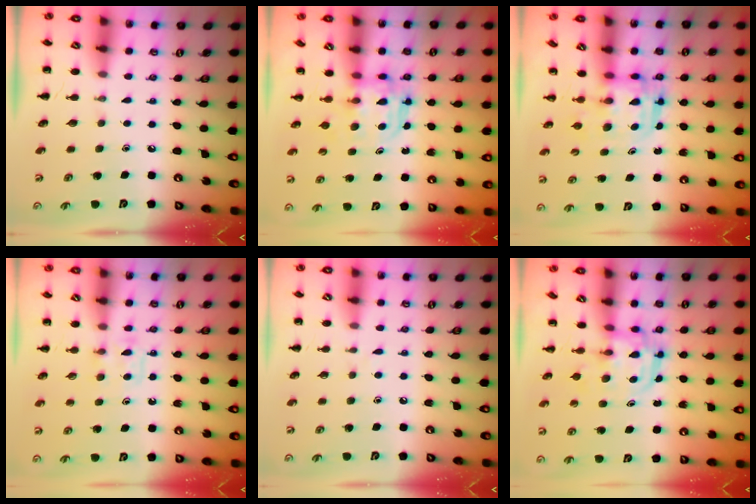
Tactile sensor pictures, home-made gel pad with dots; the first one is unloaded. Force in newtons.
{"total": 3.8, "press": 3.8, "slide": 0.2}
{"total": 3.0, "press": 3.0, "slide": 0.3}
{"total": 4.5, "press": 4.2, "slide": 1.7}
{"total": 2.8, "press": 2.6, "slide": 1.0}
{"total": 2.7, "press": 2.7, "slide": 0.3}